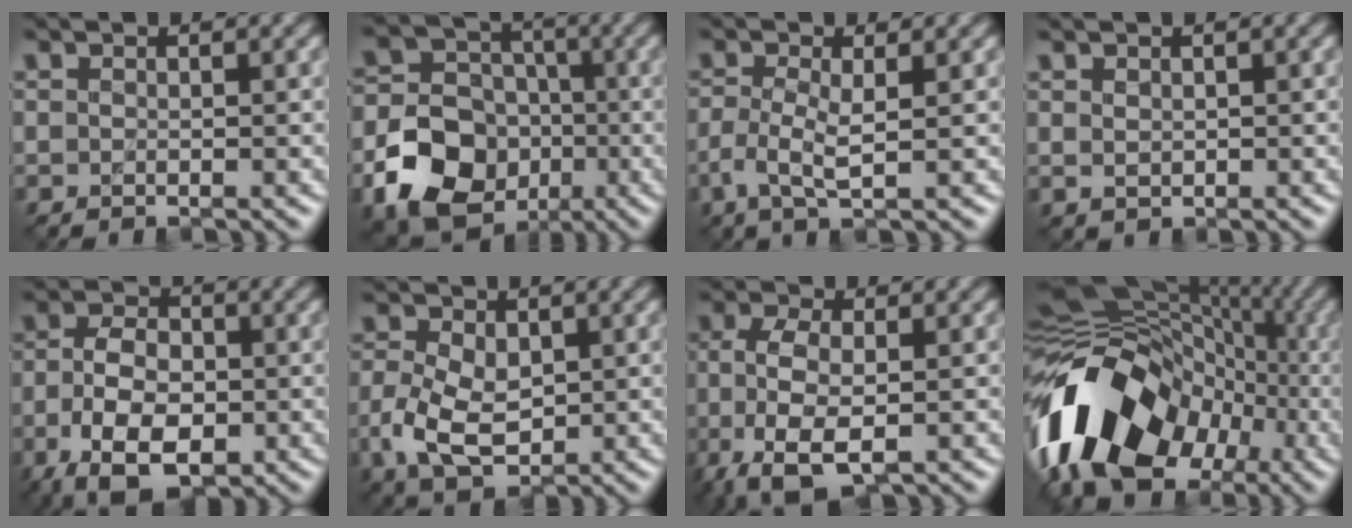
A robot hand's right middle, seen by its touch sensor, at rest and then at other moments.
{"total": 11.6, "force": [-4.6, 9.7, 4.5], "torque": [-0.081, -0.032, -0.103]}
{"total": 2.4, "force": [-0.5, 0.6, 2.3], "torque": [-0.057, -0.005, -0.011]}
{"total": 0.6, "force": [0.5, 0.3, -0.1], "torque": [-0.002, 0.002, 0.015]}
{"total": 8.6, "force": [-3.1, 5.3, 6.0], "torque": [-0.124, -0.015, -0.054]}
{"total": 5.0, "force": [-0.6, 3.5, 3.6], "torque": [-0.087, -0.007, -0.009]}
{"total": 6.5, "force": [-2.2, 3.3, 5.1], "torque": [-0.119, -0.006, -0.044]}
{"total": 14.7, "force": [-5.9, 10.6, 8.4], "torque": [-0.166, -0.002, -0.121]}